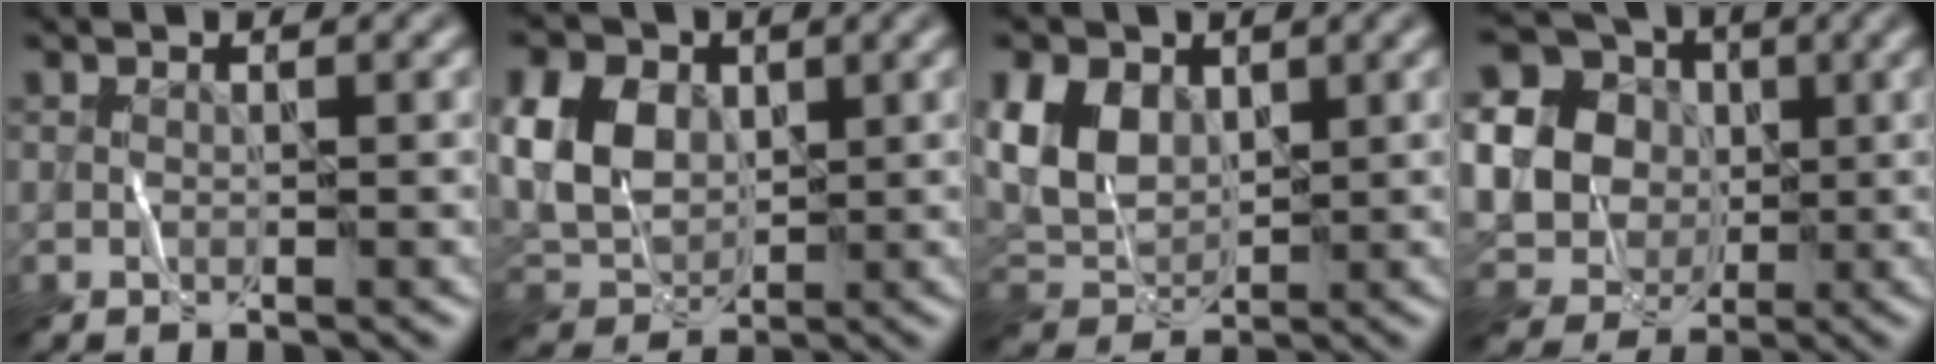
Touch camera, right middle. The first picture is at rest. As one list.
[{"total": 6.4, "force": [1.7, 5.0, 3.6], "torque": [-0.103, 0.010, 0.028]}, {"total": 5.2, "force": [1.9, 3.8, 2.9], "torque": [-0.079, 0.006, 0.038]}, {"total": 17.4, "force": [3.2, 16.2, 5.6], "torque": [-0.188, 0.011, 0.047]}]